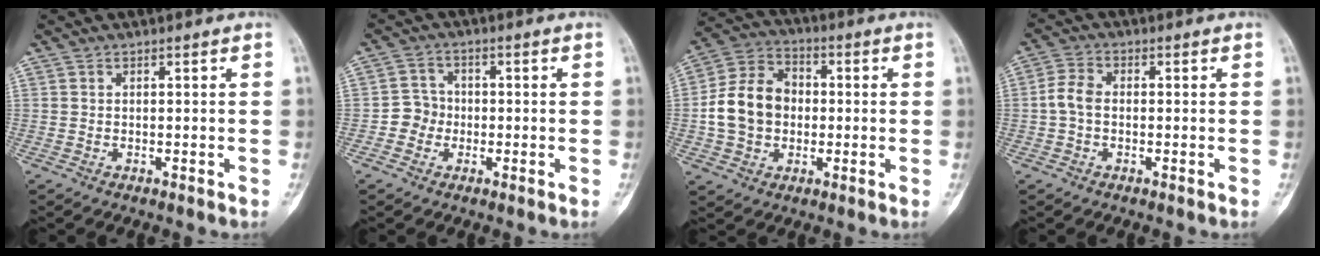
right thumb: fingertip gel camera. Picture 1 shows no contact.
{"total": 4.2, "force": [-1.1, 3.9, 0.9], "torque": [0.011, 0.013, -0.031]}
{"total": 12.9, "force": [-0.7, 10.2, 7.8], "torque": [-0.126, 0.030, -0.018]}
{"total": 4.3, "force": [-0.5, 2.9, 3.1], "torque": [-0.062, 0.012, -0.017]}